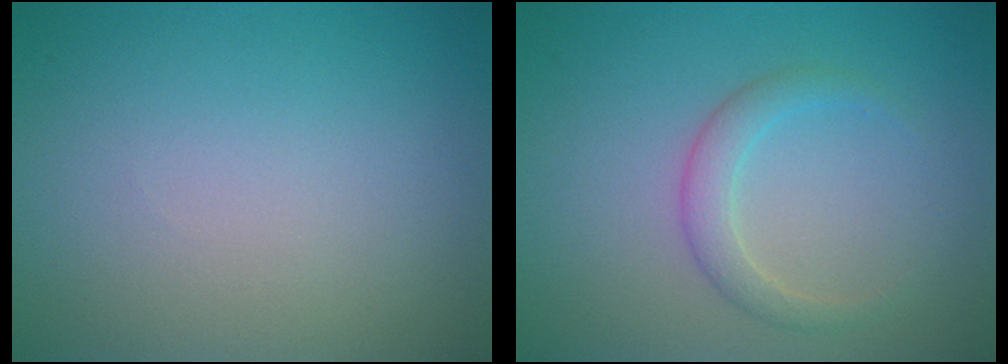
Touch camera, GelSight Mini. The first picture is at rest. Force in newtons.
{"total": 2.0, "press": 2.0, "slide": 0.1}